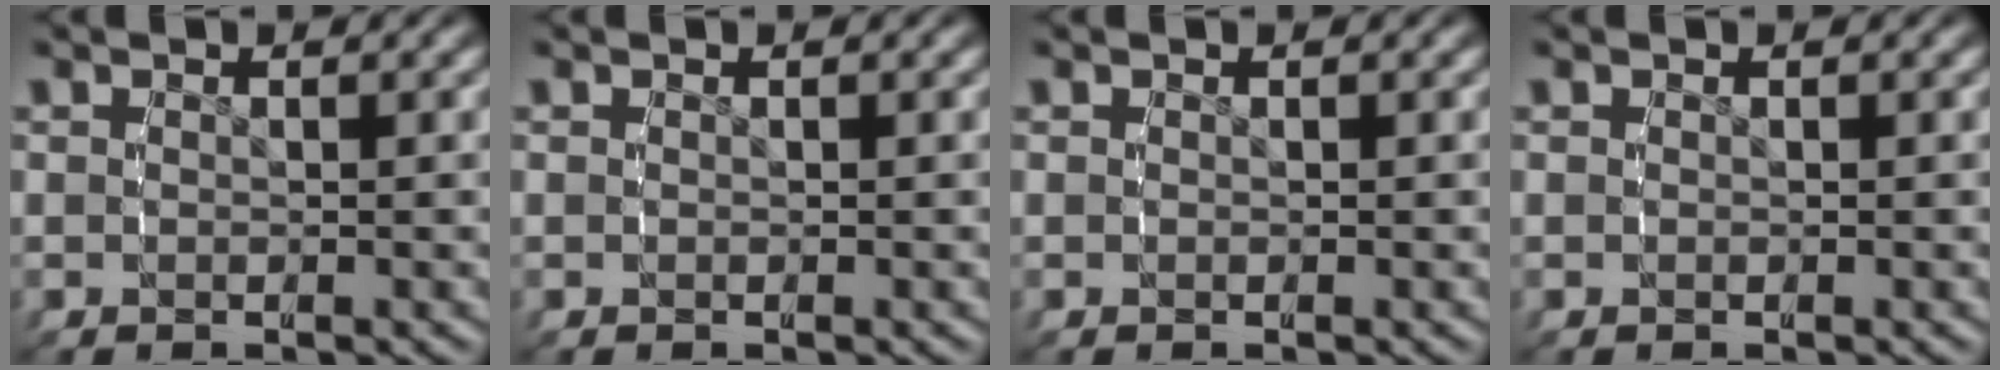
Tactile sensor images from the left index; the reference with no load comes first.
{"total": 0.0}
{"total": 0.0}
{"total": 0.0}